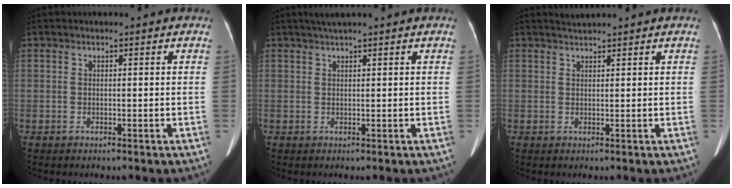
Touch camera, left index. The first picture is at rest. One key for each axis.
{"total": 2.2, "fx": 1.7, "fy": -0.3, "fz": 1.3, "tx": -0.020, "ty": 0.016, "tz": 0.035}
{"total": 1.2, "fx": 1.1, "fy": -0.4, "fz": 0.0, "tx": -0.003, "ty": 0.007, "tz": 0.027}